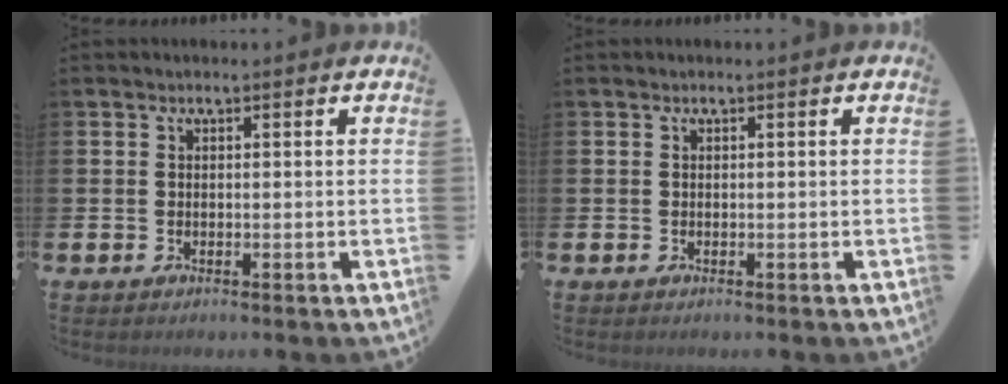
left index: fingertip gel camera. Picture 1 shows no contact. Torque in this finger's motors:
{"motor_torque": [-0.16, 0.13, 0.01, 0.00]}